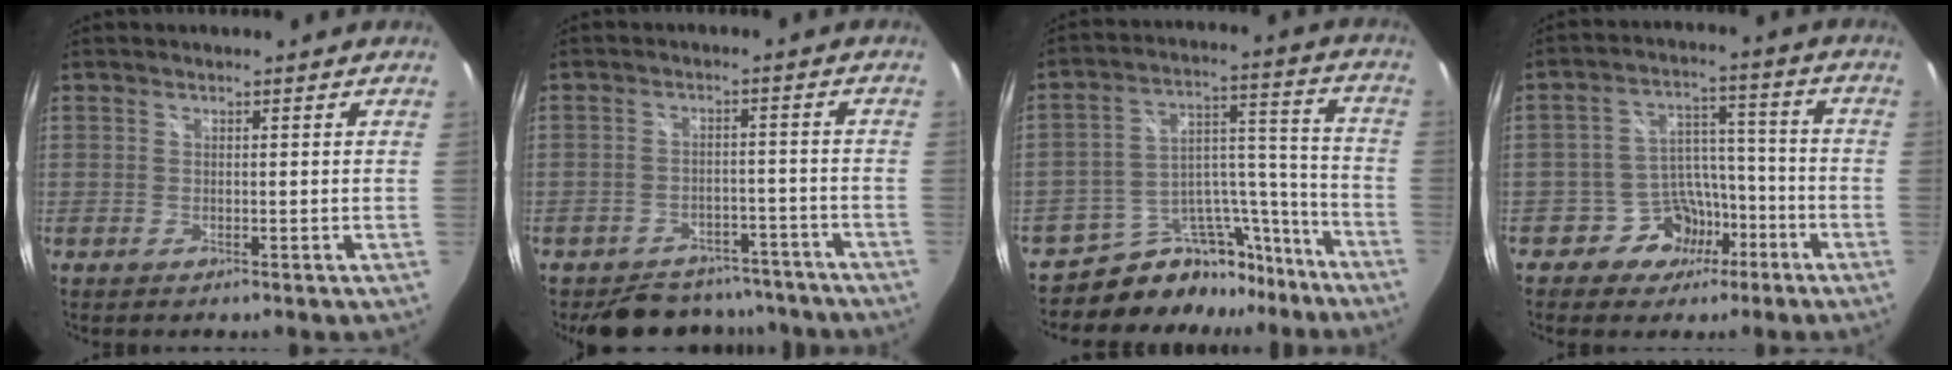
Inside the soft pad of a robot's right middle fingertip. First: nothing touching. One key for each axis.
{"total": 13.1, "fx": -11.2, "fy": 6.1, "fz": 3.3, "tx": -0.080, "ty": 0.021, "tz": -0.136}
{"total": 14.3, "fx": -12.5, "fy": 6.6, "fz": 2.4, "tx": -0.034, "ty": 0.073, "tz": -0.186}
{"total": 8.8, "fx": -5.3, "fy": 6.7, "fz": 2.1, "tx": -0.041, "ty": 0.039, "tz": -0.075}